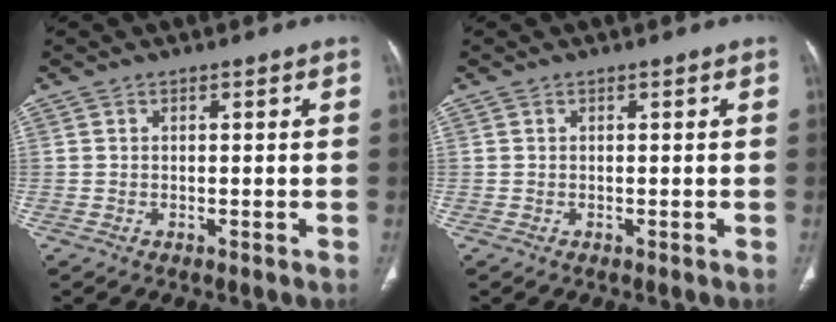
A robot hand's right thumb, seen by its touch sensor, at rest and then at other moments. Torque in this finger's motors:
{"motor_torque": [-0.13, 0.13, -0.14, 0.14, 0.02]}